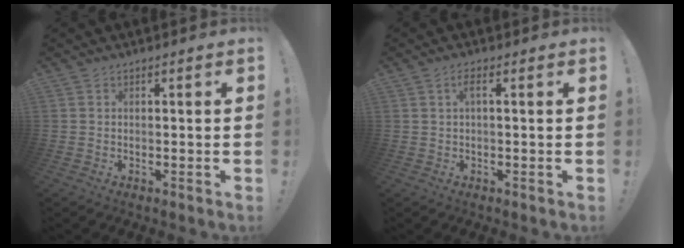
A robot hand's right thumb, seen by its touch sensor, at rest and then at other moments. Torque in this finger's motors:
{"motor_torque": [0.28, 0.24, 0.24, -0.22, 0.00]}